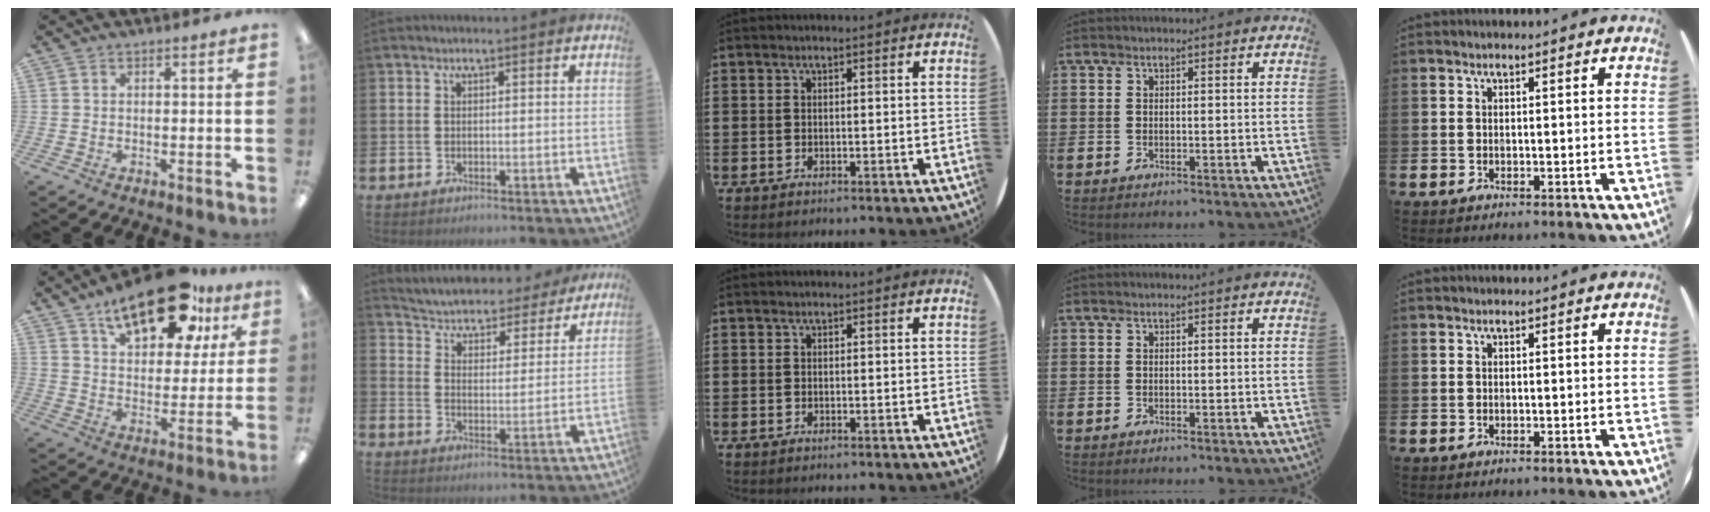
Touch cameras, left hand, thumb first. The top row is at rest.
{"thumb": {"total": 19.8, "force": [13.1, 8.6, 12.1], "torque": [-0.188, -0.060, 0.220]}, "index": {"total": 4.5, "force": [4.2, 1.3, 0.5], "torque": [-0.040, -0.039, 0.067]}}